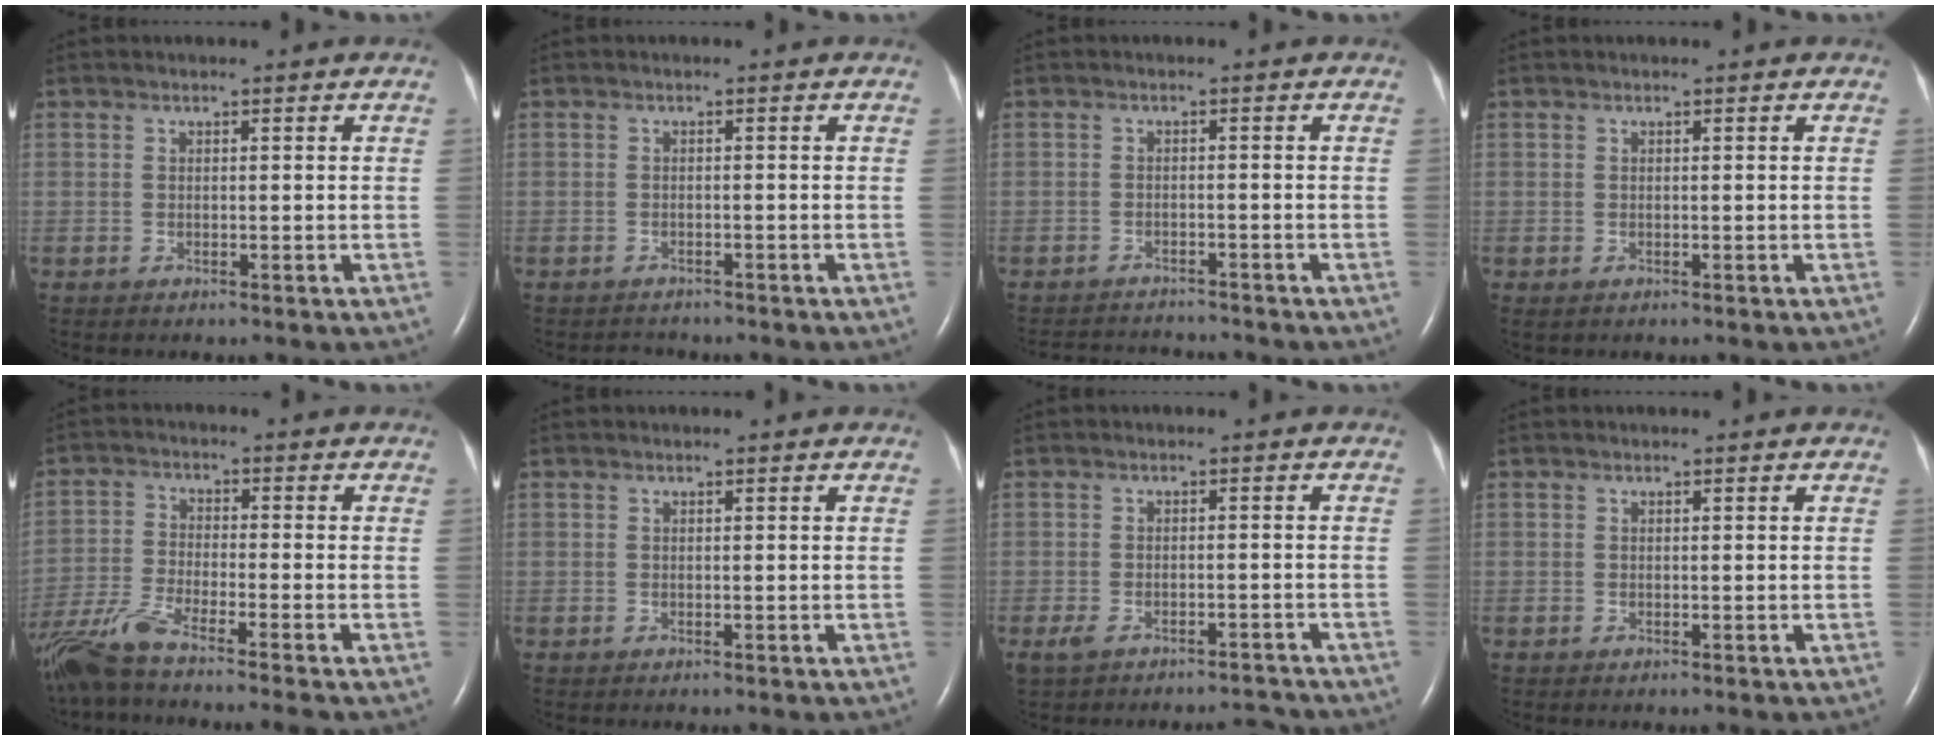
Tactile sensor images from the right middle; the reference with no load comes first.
{"total": 1.7, "force": [-1.6, 0.4, -0.3], "torque": [0.001, -0.006, -0.023]}
{"total": 6.0, "force": [-6.0, 0.2, 0.5], "torque": [-0.010, -0.001, -0.091]}
{"total": 0.0}
{"total": 10.5, "force": [-8.8, -1.0, 5.7], "torque": [-0.109, -0.035, -0.158]}
{"total": 0.0}
{"total": 5.0, "force": [-4.3, 1.6, 1.9], "torque": [-0.035, 0.004, -0.068]}
{"total": 0.0}